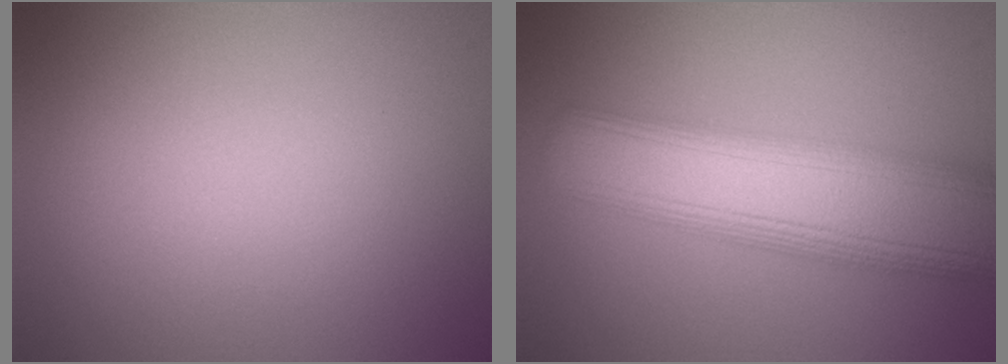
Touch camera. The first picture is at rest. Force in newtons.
{"total": 10.4, "press": 10.4, "slide": 0.4}